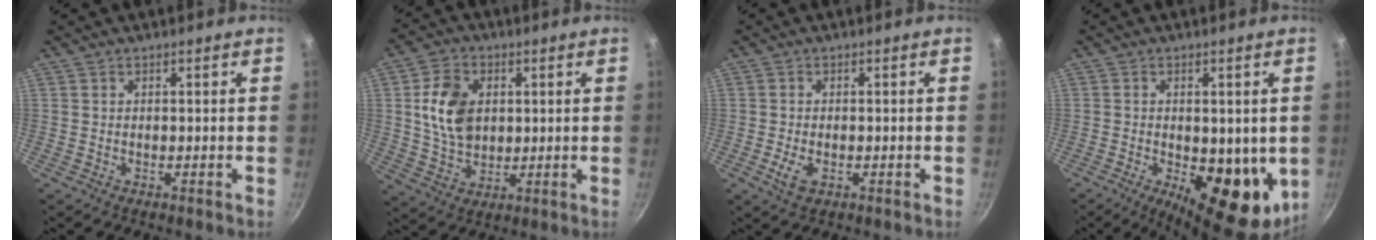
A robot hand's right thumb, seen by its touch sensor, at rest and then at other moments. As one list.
[{"total": 11.4, "force": [2.0, 8.1, 7.8], "torque": [-0.126, -0.004, 0.040]}, {"total": 3.5, "force": [-1.0, 2.0, 2.7], "torque": [-0.050, -0.002, -0.017]}, {"total": 15.3, "force": [-2.5, 7.4, 13.1], "torque": [-0.150, -0.026, -0.023]}]